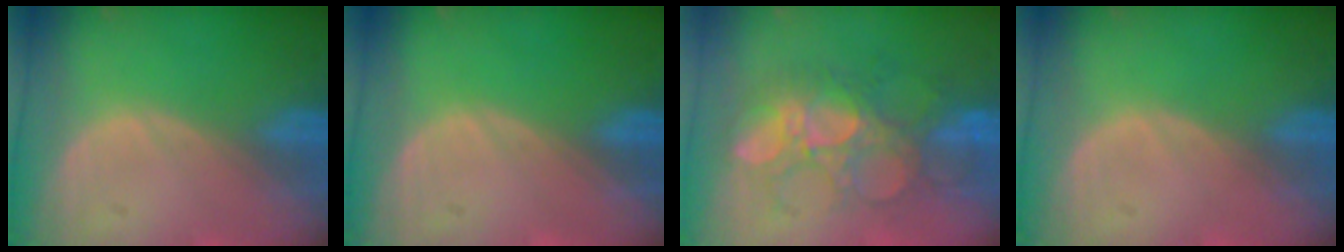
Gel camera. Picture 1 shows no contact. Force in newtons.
{"total": 0.0}
{"total": 9.0, "press": 8.8, "slide": 2.0}
{"total": 0.0}